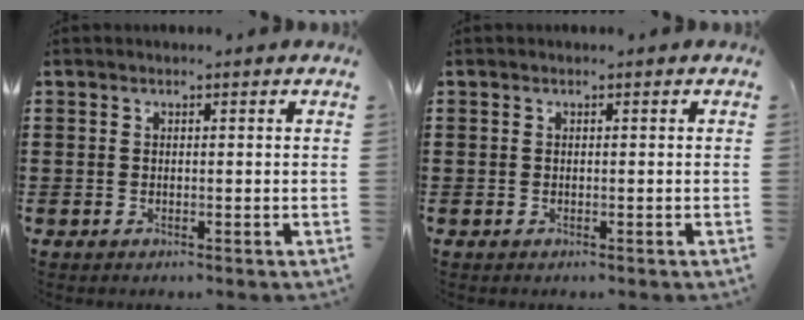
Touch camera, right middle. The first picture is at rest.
{"total": 0.0}